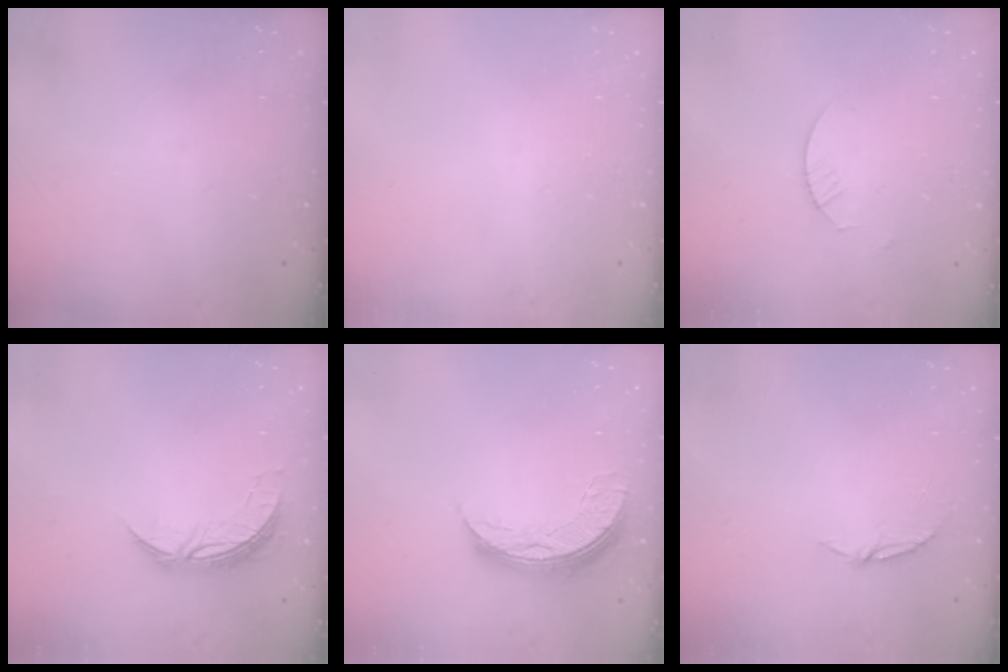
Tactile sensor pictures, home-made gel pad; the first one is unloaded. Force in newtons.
{"total": 0.0}
{"total": 1.8, "press": 1.8, "slide": 0.2}
{"total": 7.4, "press": 7.4, "slide": 0.5}
{"total": 7.9, "press": 7.8, "slide": 0.8}
{"total": 4.2, "press": 4.2, "slide": 0.5}